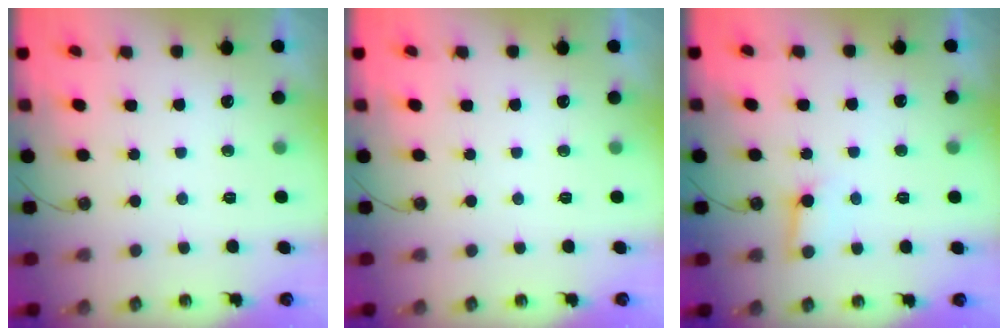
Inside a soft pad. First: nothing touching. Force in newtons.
{"total": 0.0}
{"total": 6.3, "press": 6.3, "slide": 0.7}